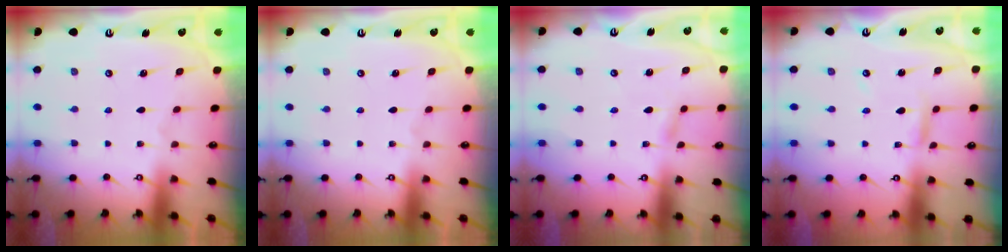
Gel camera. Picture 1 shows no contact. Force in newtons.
{"total": 0.0}
{"total": 2.9, "press": 2.9, "slide": 0.3}
{"total": 4.0, "press": 4.0, "slide": 0.3}